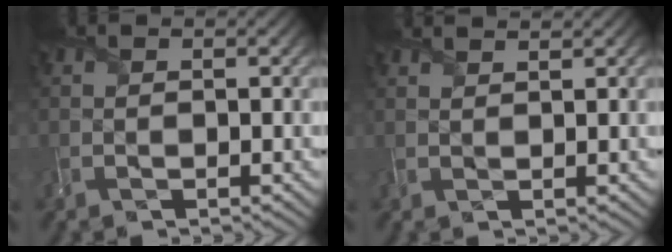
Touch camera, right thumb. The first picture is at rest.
{"total": 1.7, "force": [1.6, 0.2, 0.7], "torque": [-0.019, -0.003, 0.023]}